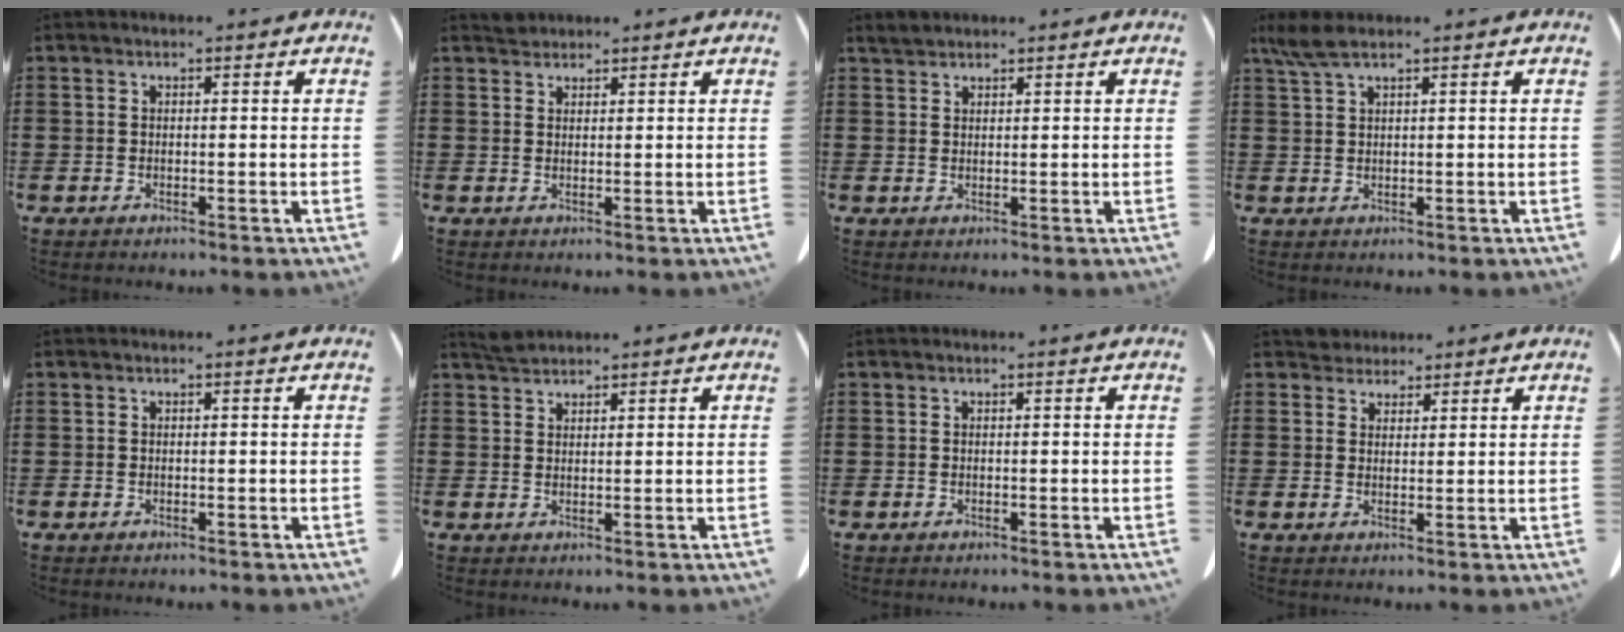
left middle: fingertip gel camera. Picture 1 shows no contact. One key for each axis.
{"total": 1.4, "fx": 1.4, "fy": 0.4, "fz": 0.0, "tx": -0.004, "ty": -0.001, "tz": 0.029}
{"total": 1.6, "fx": 1.6, "fy": 0.3, "fz": 0.2, "tx": -0.009, "ty": 0.001, "tz": 0.033}
{"total": 3.5, "fx": 2.3, "fy": 0.6, "fz": 2.6, "tx": -0.063, "ty": -0.003, "tz": 0.042}
{"total": 0.0}
{"total": 1.9, "fx": 1.8, "fy": 0.3, "fz": 0.4, "tx": -0.014, "ty": 0.001, "tz": 0.037}
{"total": 0.0}
{"total": 2.9, "fx": 2.7, "fy": 0.9, "fz": -0.3, "tx": 0.004, "ty": -0.006, "tz": 0.053}